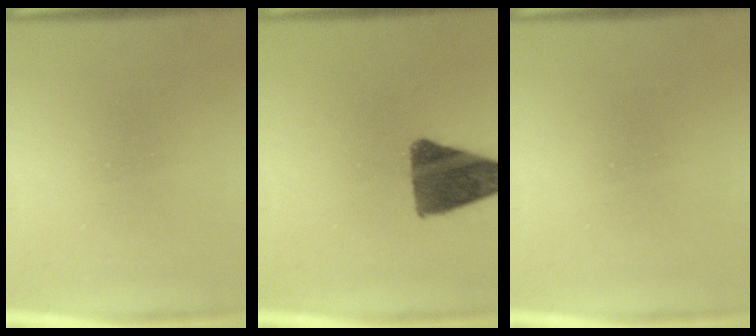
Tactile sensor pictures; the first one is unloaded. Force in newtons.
{"total": 12.1}
{"total": 0.0}